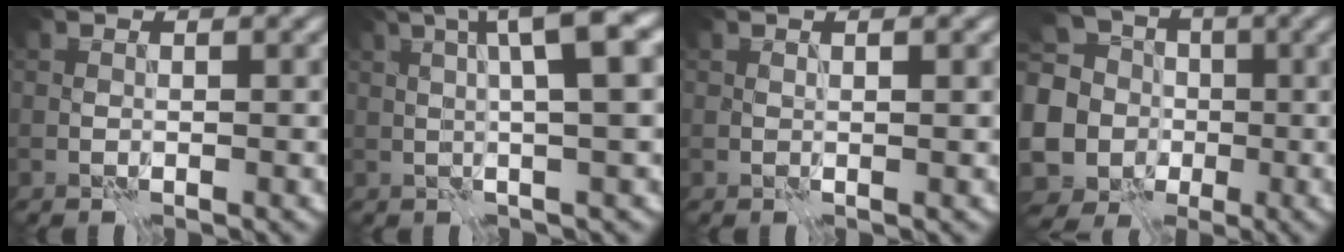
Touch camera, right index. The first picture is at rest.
{"total": 7.1, "force": [2.3, 1.3, 6.6], "torque": [-0.080, 0.022, 0.037]}
{"total": 1.2, "force": [0.6, 0.4, 1.0], "torque": [-0.014, 0.001, 0.005]}
{"total": 11.2, "force": [-1.5, 10.1, 4.6], "torque": [-0.131, 0.001, -0.041]}